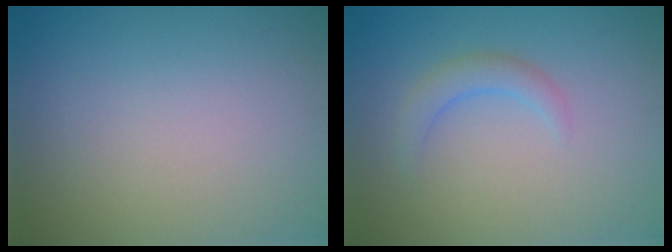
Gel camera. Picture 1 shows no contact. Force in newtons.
{"total": 1.9, "press": 1.9, "slide": 0.3}